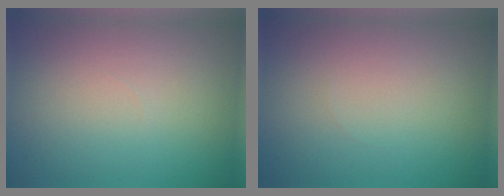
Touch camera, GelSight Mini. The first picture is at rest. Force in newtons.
{"total": 0.0}